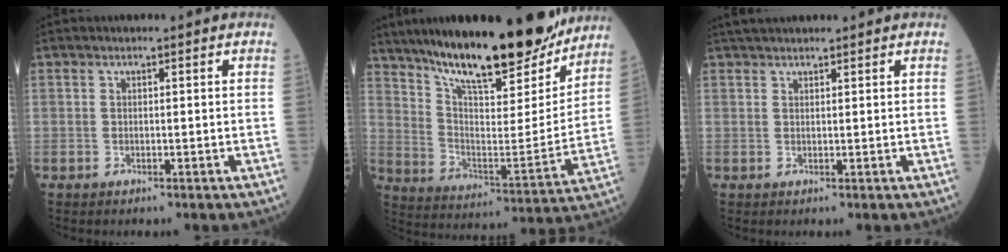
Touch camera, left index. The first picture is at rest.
{"total": 24.7, "force": [20.3, 4.7, 13.2], "torque": [-0.215, -0.020, 0.309]}
{"total": 4.4, "force": [4.0, 0.7, 1.8], "torque": [-0.024, 0.037, 0.067]}